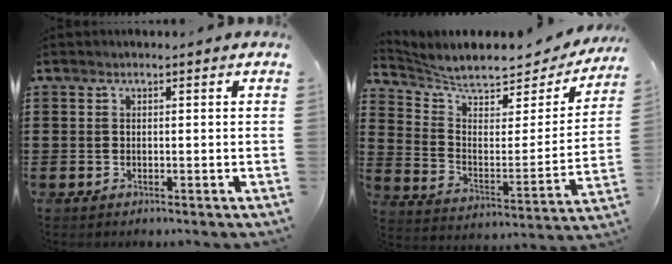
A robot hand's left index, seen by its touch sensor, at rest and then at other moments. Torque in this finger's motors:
{"motor_torque": [2.14, 0.00, 0.22, 0.06]}